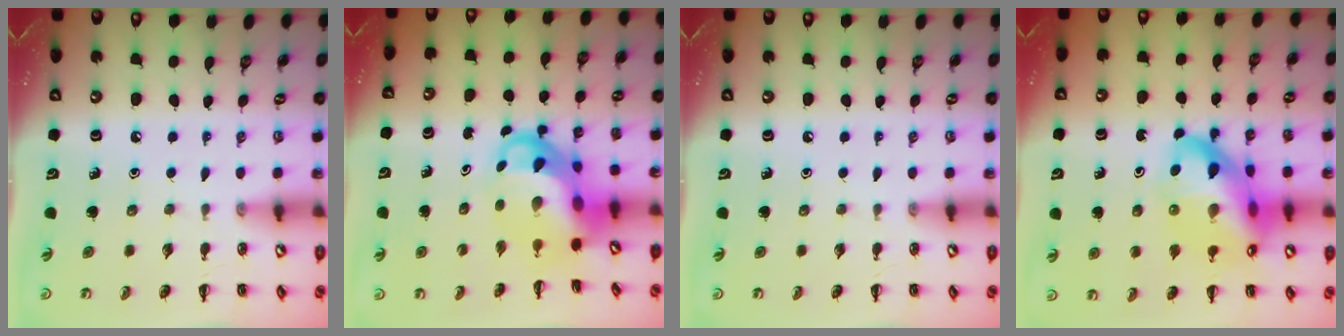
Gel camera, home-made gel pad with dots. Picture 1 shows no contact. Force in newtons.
{"total": 6.4, "press": 6.2, "slide": 1.4}
{"total": 0.0}
{"total": 20.5, "press": 20.2, "slide": 3.3}